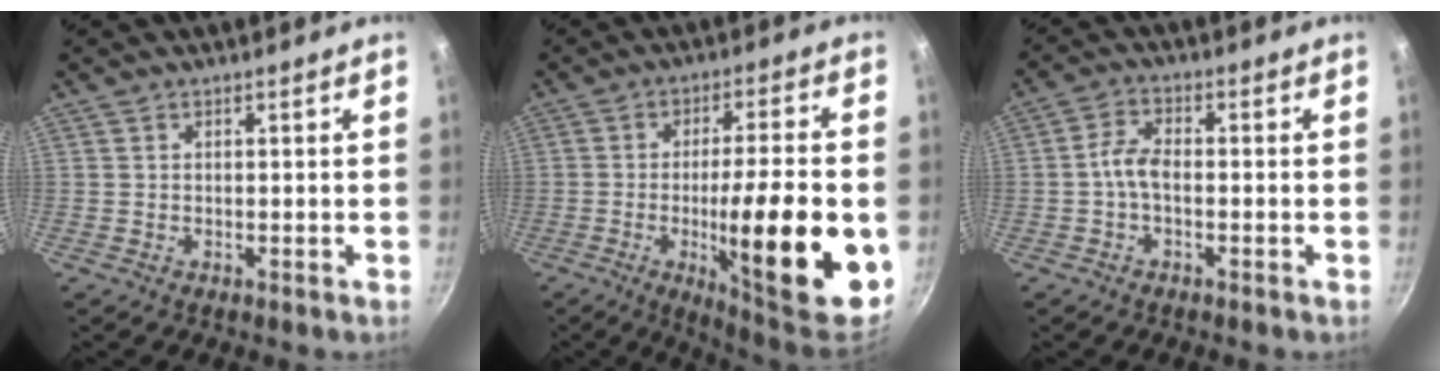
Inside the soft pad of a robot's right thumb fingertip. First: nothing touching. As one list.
[{"total": 22.1, "force": [-4.7, 4.9, 21.0], "torque": [-0.289, 0.011, -0.066]}, {"total": 4.1, "force": [-1.2, 2.1, 3.3], "torque": [-0.067, 0.020, -0.030]}]